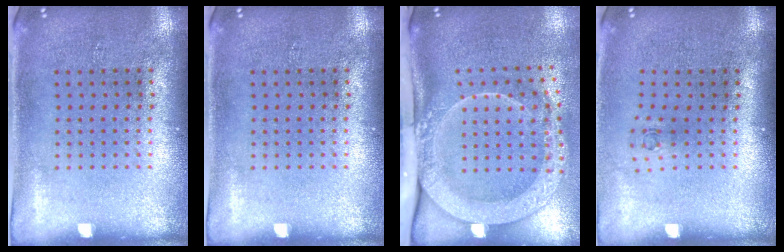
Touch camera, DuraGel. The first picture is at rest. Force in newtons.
{"total": 0.0}
{"total": 3.0, "press": 2.2, "slide": 2.1}
{"total": 0.6, "press": 0.3, "slide": 0.5}